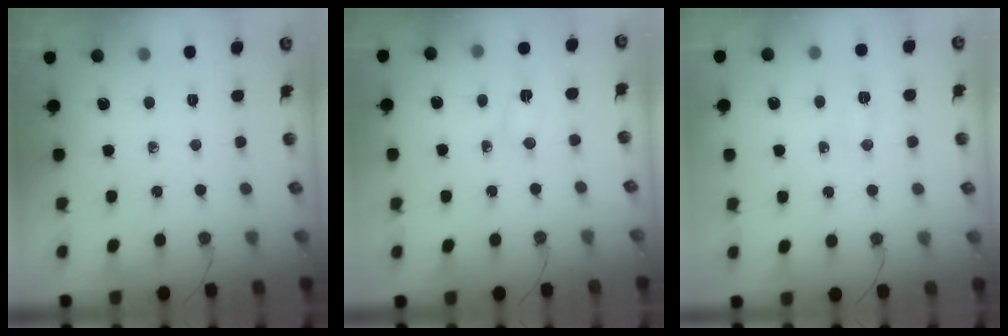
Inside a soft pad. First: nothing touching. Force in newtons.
{"total": 2.3, "press": 2.2, "slide": 0.6}
{"total": 6.3, "press": 6.2, "slide": 1.1}